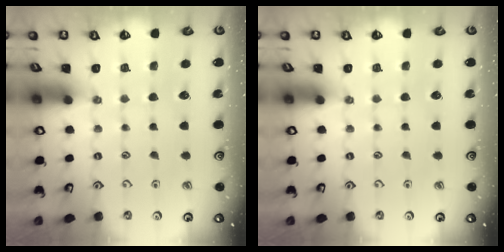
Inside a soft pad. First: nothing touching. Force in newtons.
{"total": 0.0}